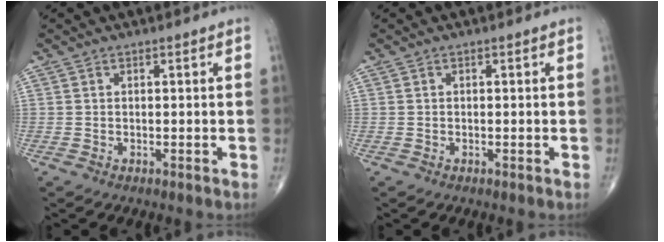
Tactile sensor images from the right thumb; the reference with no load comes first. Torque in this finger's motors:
{"motor_torque": [-0.03, -0.21, 0.05, 0.20, 0.02]}